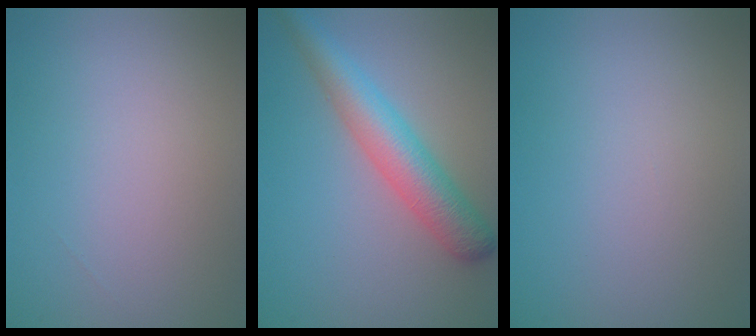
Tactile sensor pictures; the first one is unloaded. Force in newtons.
{"total": 5.4, "press": 5.4, "slide": 0.1}
{"total": 0.0}